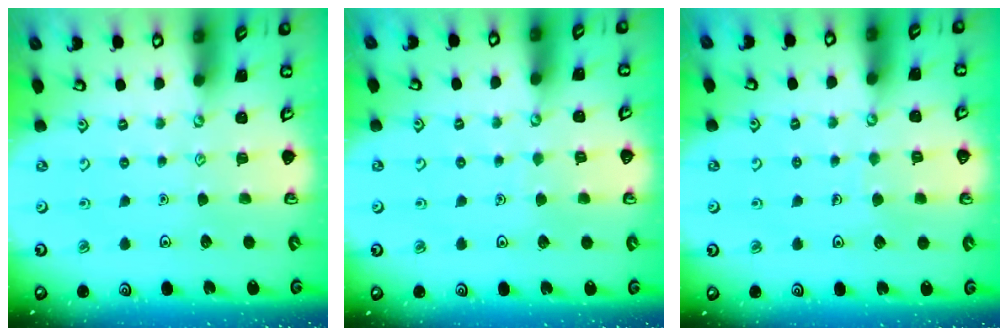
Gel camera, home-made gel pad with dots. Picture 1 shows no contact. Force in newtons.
{"total": 2.9, "press": 2.9, "slide": 0.3}
{"total": 4.0, "press": 4.0, "slide": 0.4}